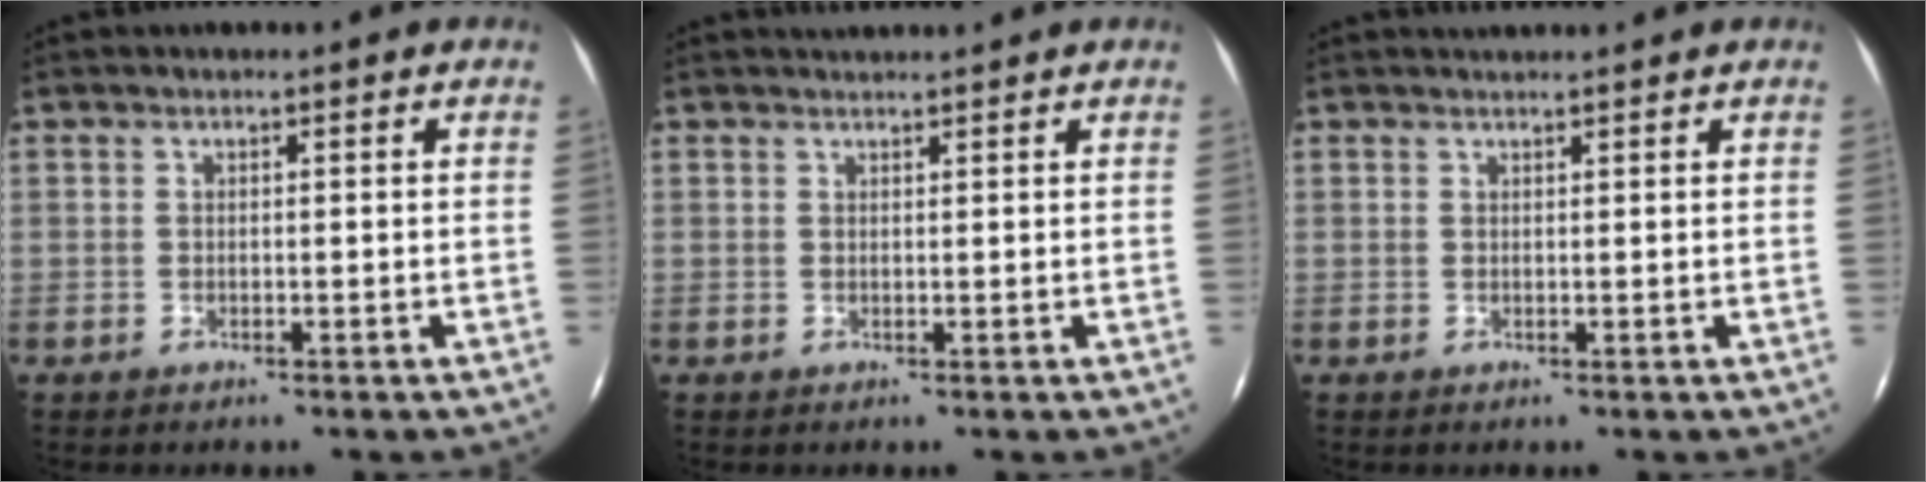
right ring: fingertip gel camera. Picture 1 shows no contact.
{"total": 1.4, "force": [1.4, -0.2, 0.2], "torque": [-0.009, -0.001, 0.021]}
{"total": 1.1, "force": [1.1, -0.2, 0.2], "torque": [-0.009, -0.001, 0.017]}